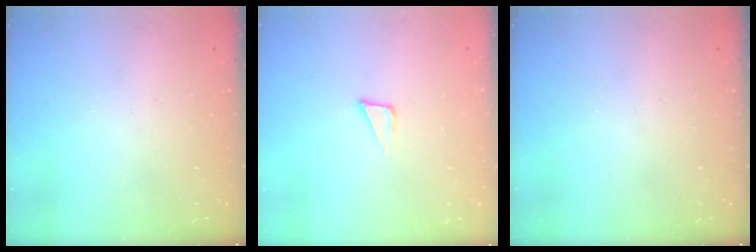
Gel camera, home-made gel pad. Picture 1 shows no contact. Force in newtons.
{"total": 3.4, "press": 3.3, "slide": 0.9}
{"total": 0.0}